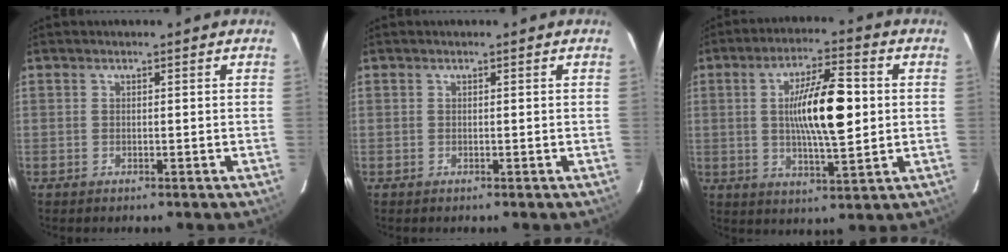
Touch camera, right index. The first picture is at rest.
{"total": 0.0}
{"total": 12.5, "force": [1.1, 2.3, 12.2], "torque": [-0.210, 0.008, 0.017]}